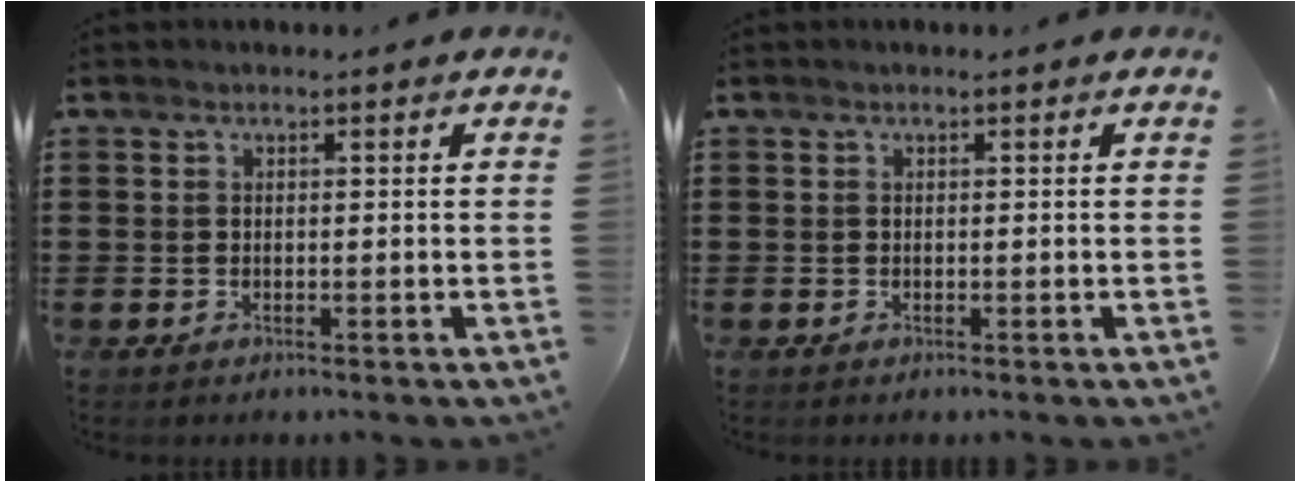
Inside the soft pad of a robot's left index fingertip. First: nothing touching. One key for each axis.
{"total": 0.0}